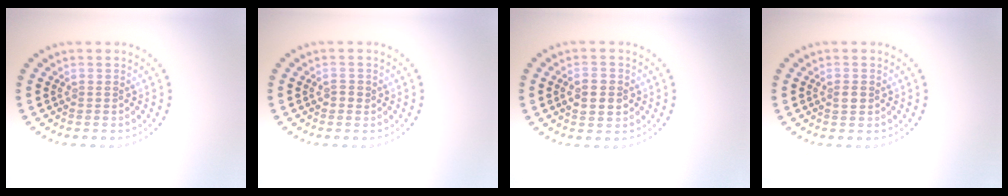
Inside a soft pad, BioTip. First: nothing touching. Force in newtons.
{"total": 1.0, "press": 1.0, "slide": 0.3}
{"total": 2.9, "press": 2.9, "slide": 0.1}
{"total": 1.0, "press": 0.9, "slide": 0.3}